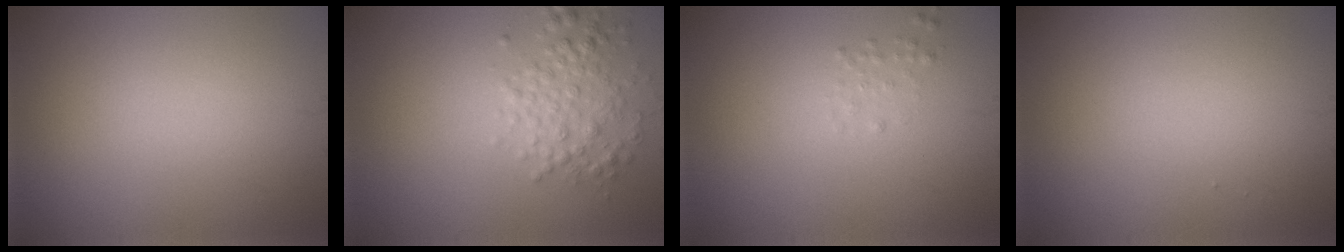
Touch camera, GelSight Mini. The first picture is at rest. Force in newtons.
{"total": 2.8, "press": 2.8, "slide": 0.1}
{"total": 0.6, "press": 0.6, "slide": 0.1}
{"total": 0.0}